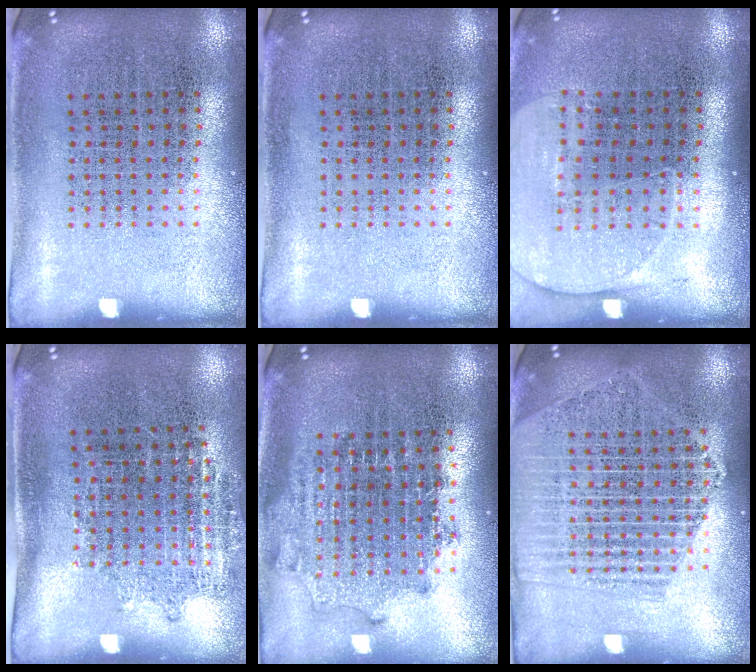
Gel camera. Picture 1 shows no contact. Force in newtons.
{"total": 0.0}
{"total": 1.4, "press": 1.3, "slide": 0.6}
{"total": 1.1, "press": 0.9, "slide": 0.7}
{"total": 1.8, "press": 1.5, "slide": 1.1}
{"total": 2.0, "press": 1.8, "slide": 0.9}